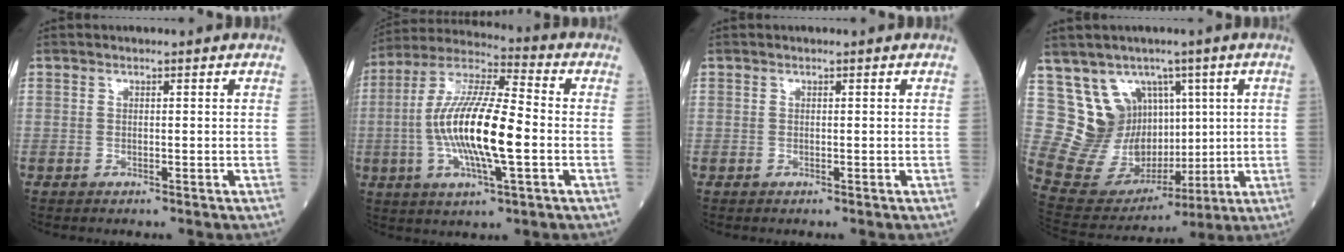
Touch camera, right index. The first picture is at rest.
{"total": 16.2, "force": [-2.3, 2.7, 15.8], "torque": [-0.313, 0.000, -0.042]}
{"total": 0.0}
{"total": 12.2, "force": [4.5, 9.7, 5.8], "torque": [-0.123, 0.039, 0.113]}